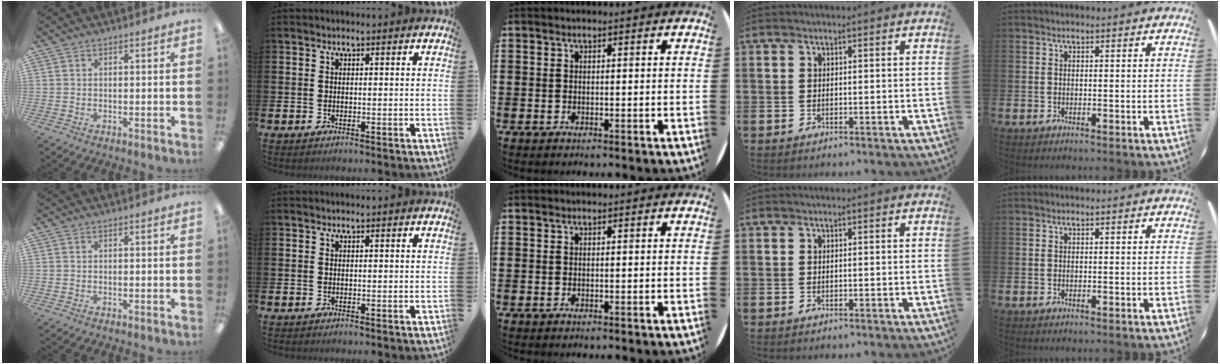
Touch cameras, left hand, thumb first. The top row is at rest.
{}